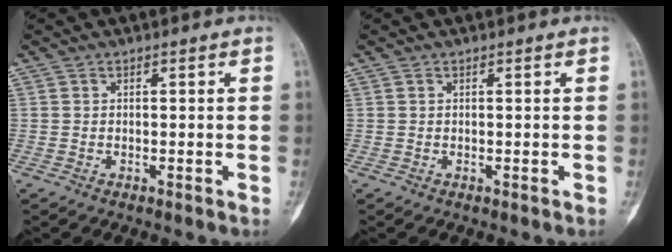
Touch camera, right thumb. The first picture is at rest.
{"total": 0.0}